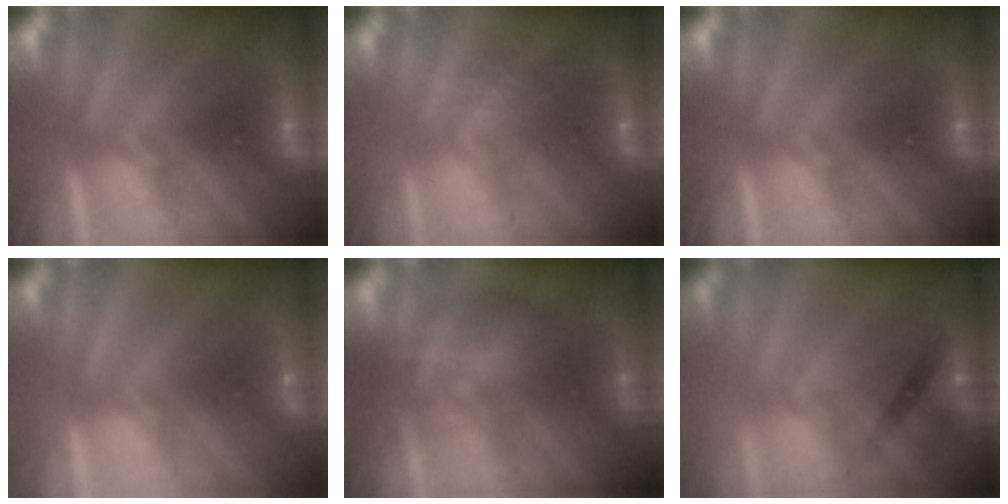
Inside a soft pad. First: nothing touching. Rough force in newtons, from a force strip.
{"total": 2.8}
{"total": 0.0}
{"total": 2.7}
{"total": 2.9}
{"total": 2.6}